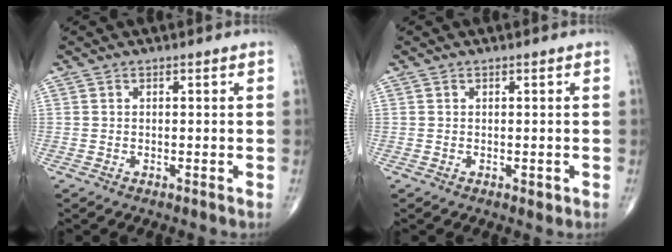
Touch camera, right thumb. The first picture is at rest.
{"total": 0.9, "force": [-0.1, 0.6, 0.6], "torque": [-0.005, -0.002, -0.001]}